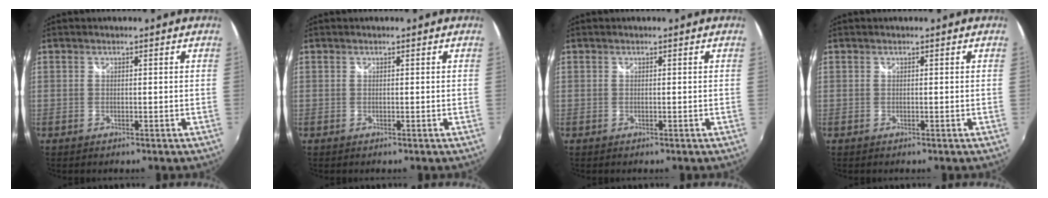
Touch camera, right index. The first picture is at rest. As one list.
[{"total": 0.0}, {"total": 0.0}, {"total": 0.0}]